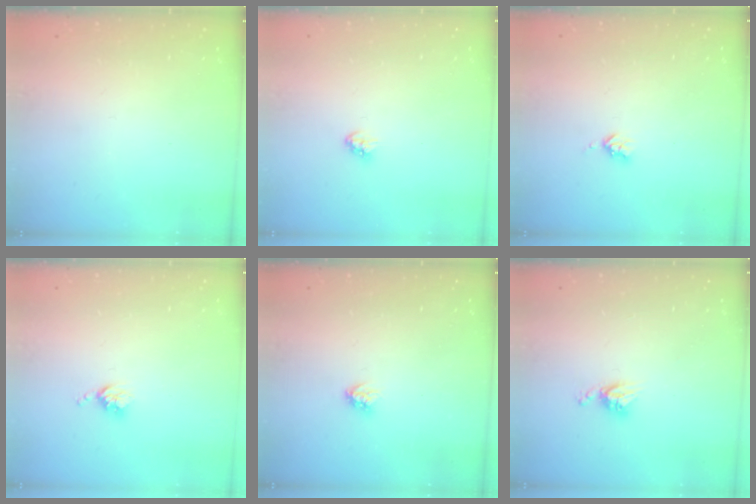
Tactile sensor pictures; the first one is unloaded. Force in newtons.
{"total": 3.1, "press": 3.1, "slide": 0.2}
{"total": 2.7, "press": 2.6, "slide": 0.5}
{"total": 3.5, "press": 3.5, "slide": 0.4}
{"total": 3.0, "press": 2.9, "slide": 0.4}
{"total": 5.1, "press": 5.1, "slide": 0.5}